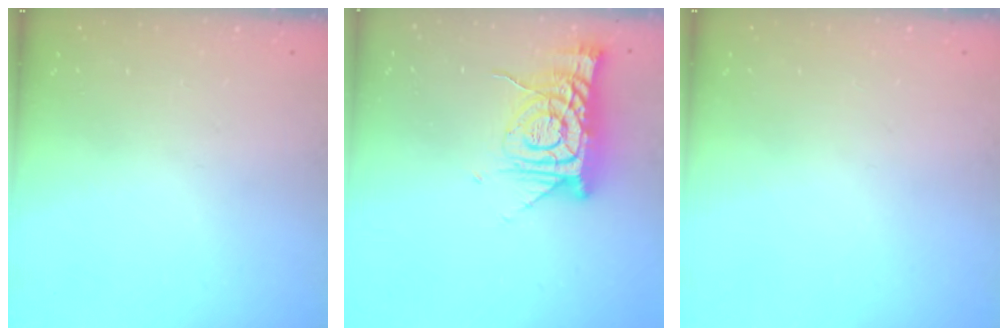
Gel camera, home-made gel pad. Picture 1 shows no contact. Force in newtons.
{"total": 12.7, "press": 12.7, "slide": 1.2}
{"total": 0.0}